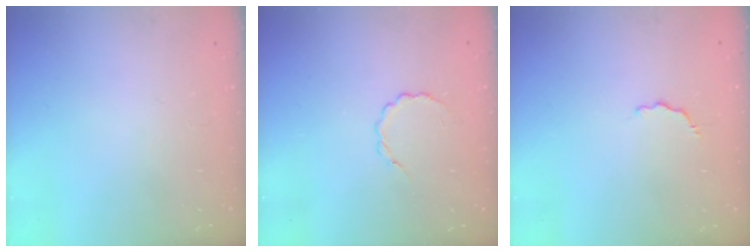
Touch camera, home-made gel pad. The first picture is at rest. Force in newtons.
{"total": 2.9, "press": 2.7, "slide": 1.0}
{"total": 3.7, "press": 3.7, "slide": 0.8}